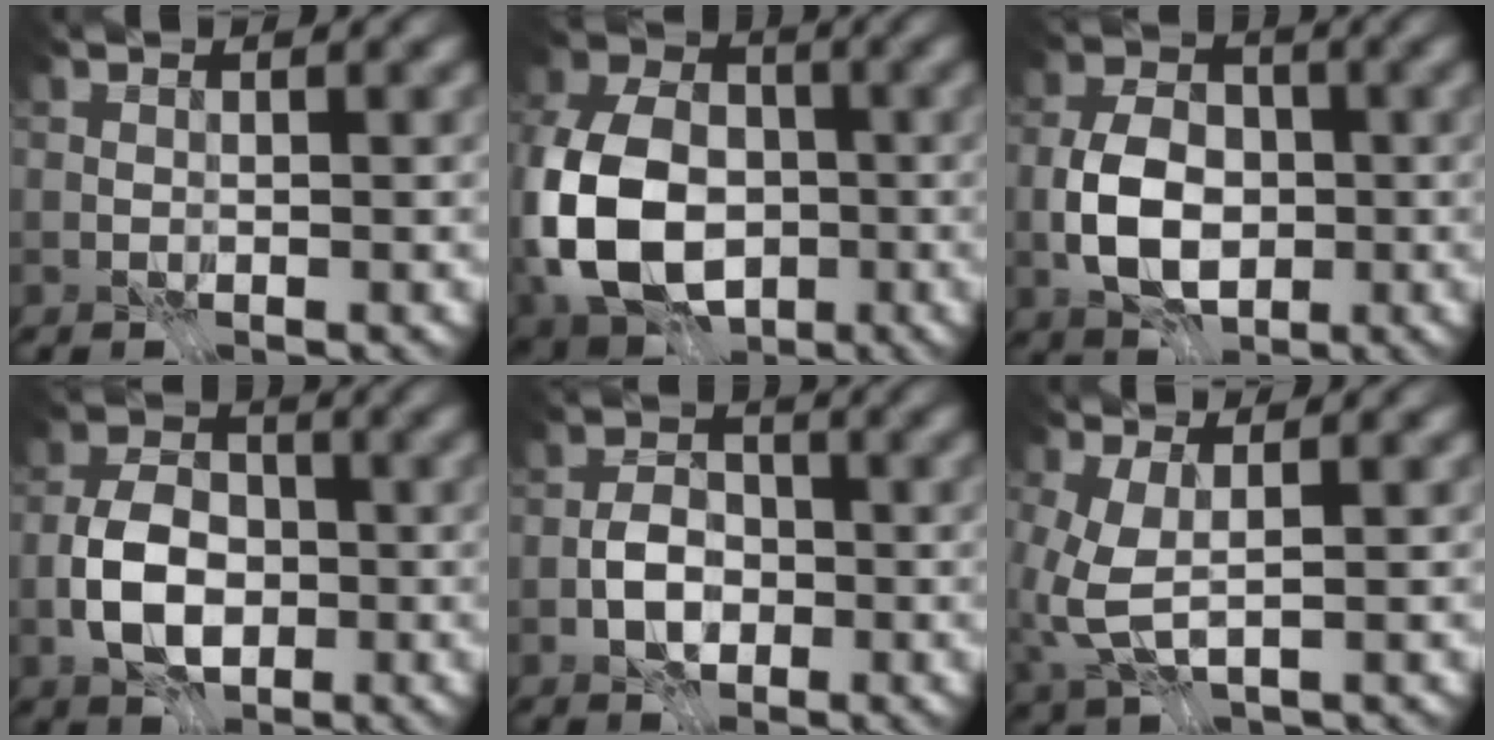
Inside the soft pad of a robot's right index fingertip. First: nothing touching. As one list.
[{"total": 13.1, "force": [-3.0, 9.4, 8.6], "torque": [-0.201, -0.014, -0.067]}, {"total": 6.6, "force": [-1.9, 4.4, 4.6], "torque": [-0.087, 0.005, -0.043]}, {"total": 6.1, "force": [-2.0, 3.9, 4.2], "torque": [-0.077, 0.003, -0.044]}, {"total": 3.6, "force": [-1.8, 2.2, 2.3], "torque": [-0.032, 0.003, -0.039]}, {"total": 4.1, "force": [-0.5, 2.0, 3.5], "torque": [-0.104, -0.007, -0.006]}]